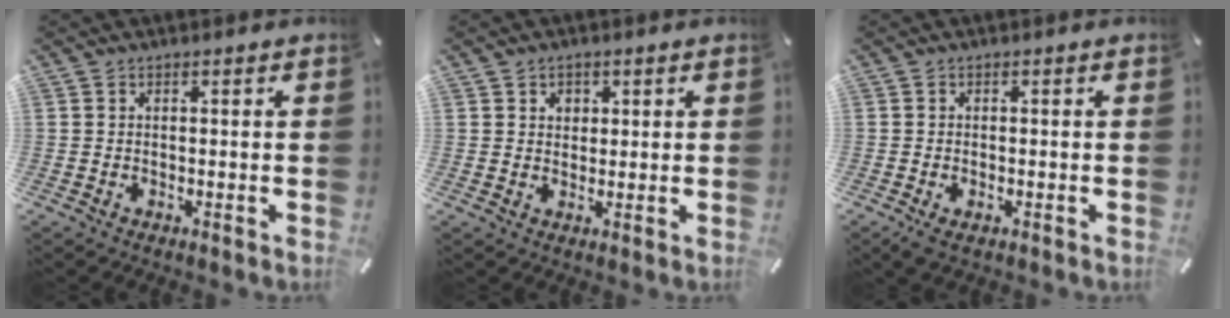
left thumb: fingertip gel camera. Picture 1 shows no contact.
{"total": 2.4, "force": [1.0, 2.1, 0.6], "torque": [0.002, -0.002, 0.013]}
{"total": 1.6, "force": [-0.6, 0.7, 1.2], "torque": [-0.020, 0.001, -0.010]}